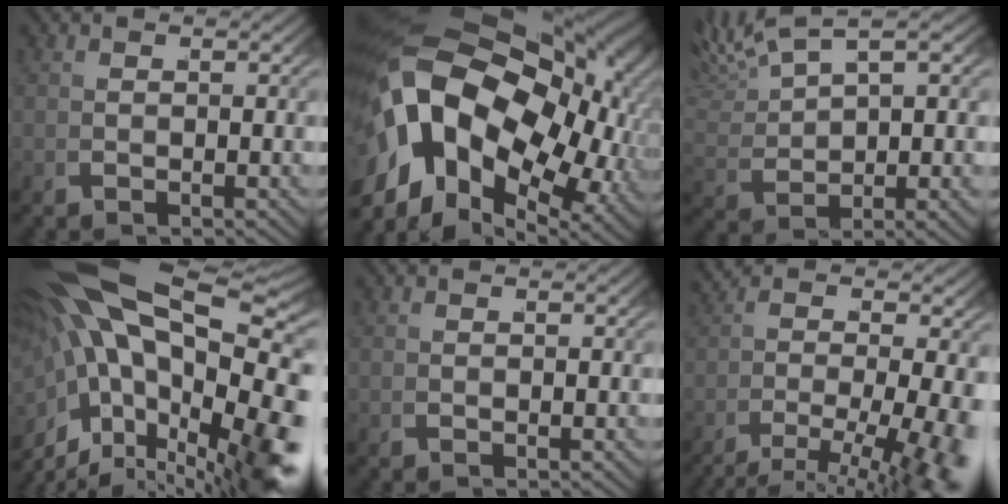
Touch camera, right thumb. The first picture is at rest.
{"total": 26.5, "force": [0.8, 18.0, 19.4], "torque": [-0.350, -0.032, 0.022]}
{"total": 6.0, "force": [4.9, 1.5, 3.2], "torque": [-0.056, 0.017, 0.099]}
{"total": 18.7, "force": [0.4, 10.7, 15.3], "torque": [-0.278, -0.051, 0.040]}
{"total": 0.0}
{"total": 7.0, "force": [-1.9, 2.6, 6.3], "torque": [-0.097, -0.031, -0.009]}